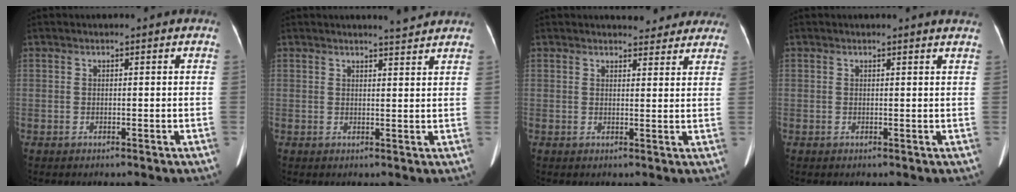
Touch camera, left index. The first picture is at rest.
{"total": 2.9, "force": [2.8, -0.3, 0.7], "torque": [-0.015, -0.006, 0.035]}
{"total": 6.8, "force": [6.3, 2.1, 1.4], "torque": [-0.001, -0.001, 0.060]}
{"total": 2.1, "force": [2.1, -0.1, 0.4], "torque": [-0.011, -0.005, 0.011]}